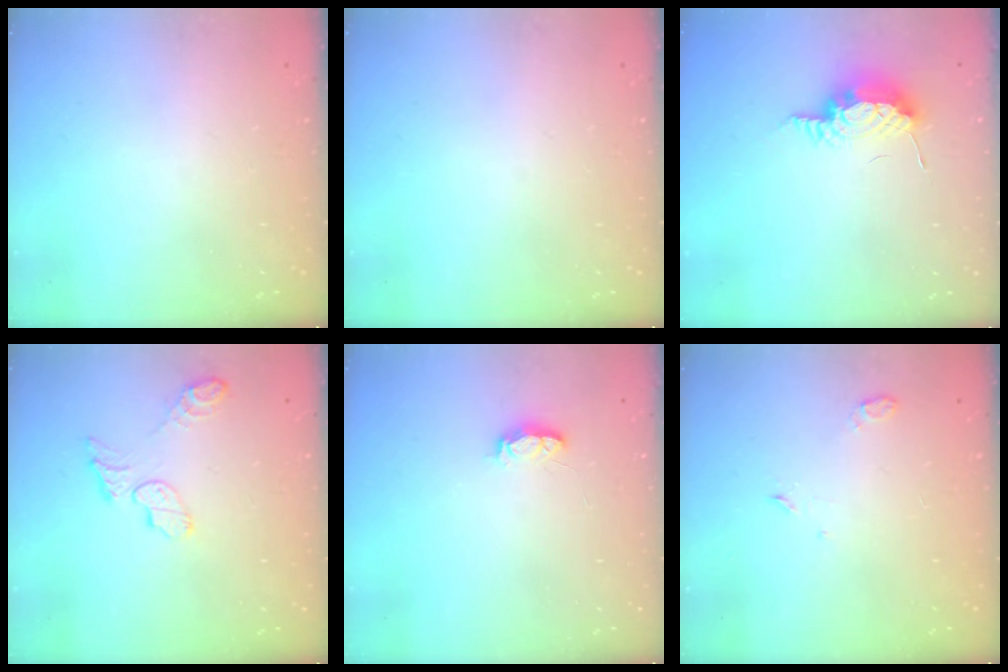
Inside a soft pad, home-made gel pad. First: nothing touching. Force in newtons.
{"total": 0.0}
{"total": 14.0, "press": 10.7, "slide": 9.0}
{"total": 7.5, "press": 7.5, "slide": 0.3}
{"total": 4.1, "press": 4.0, "slide": 0.9}
{"total": 3.0, "press": 2.9, "slide": 0.6}